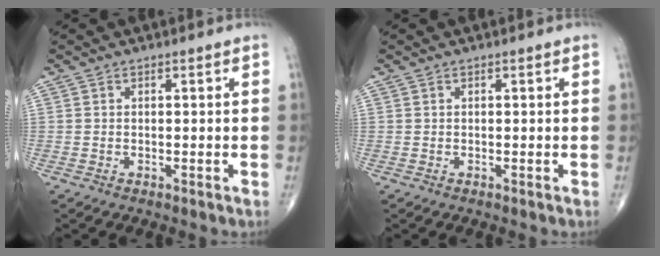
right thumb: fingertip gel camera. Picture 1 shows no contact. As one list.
[{"total": 0.0}]